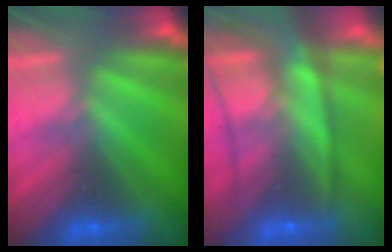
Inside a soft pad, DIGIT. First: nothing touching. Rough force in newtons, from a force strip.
{"total": 5.7}